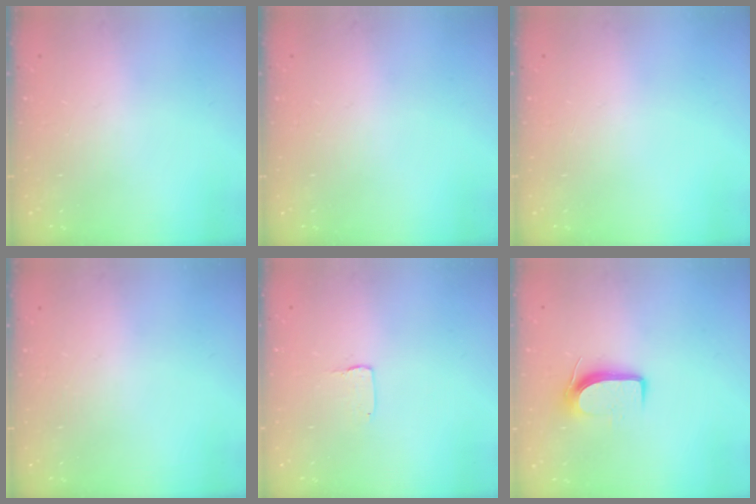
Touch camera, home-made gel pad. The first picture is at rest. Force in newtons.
{"total": 0.0}
{"total": 0.0}
{"total": 0.0}
{"total": 1.0, "press": 1.0, "slide": 0.1}
{"total": 8.0, "press": 8.0, "slide": 0.9}